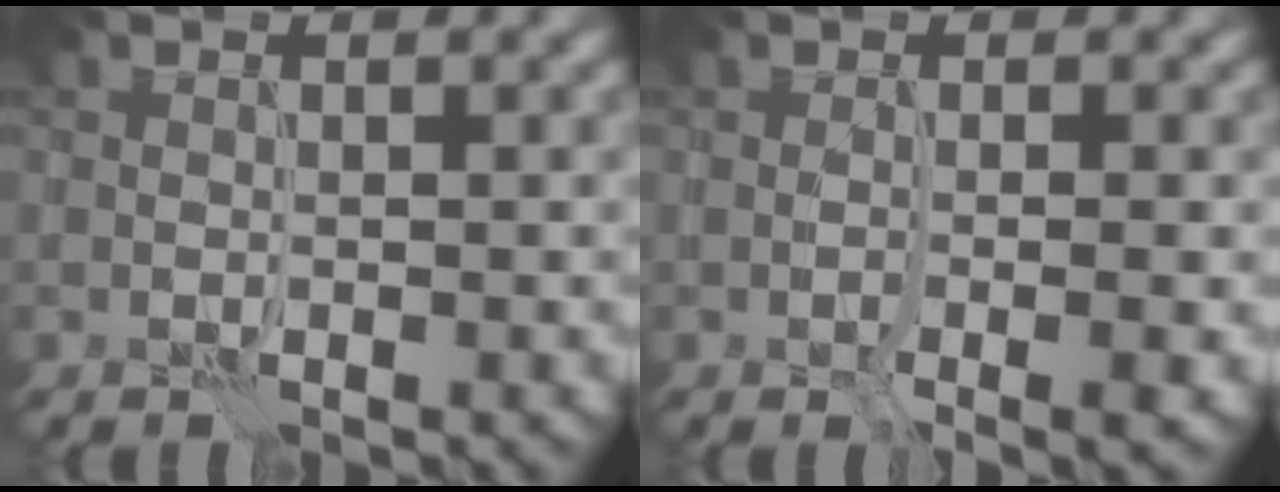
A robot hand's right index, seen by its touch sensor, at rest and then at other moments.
{"total": 1.8, "force": [-0.4, 0.2, 1.8], "torque": [-0.025, -0.004, -0.004]}